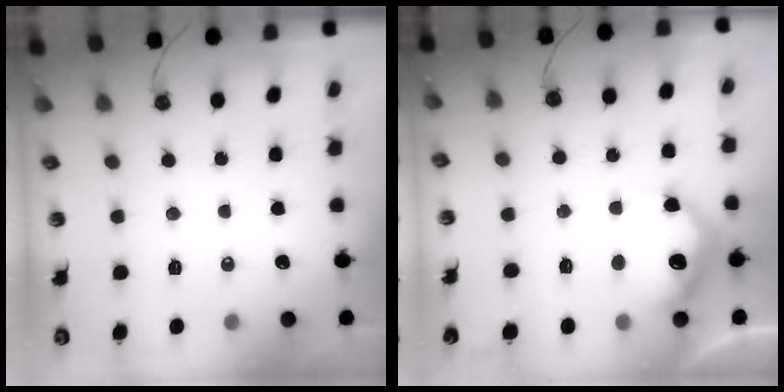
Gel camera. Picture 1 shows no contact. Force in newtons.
{"total": 14.6, "press": 14.5, "slide": 0.8}